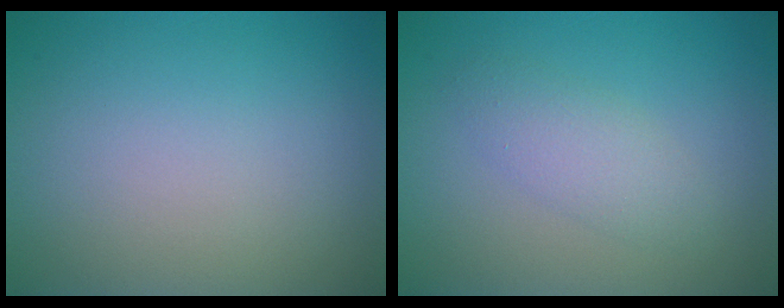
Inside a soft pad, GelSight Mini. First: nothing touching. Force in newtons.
{"total": 2.4, "press": 2.4, "slide": 0.0}